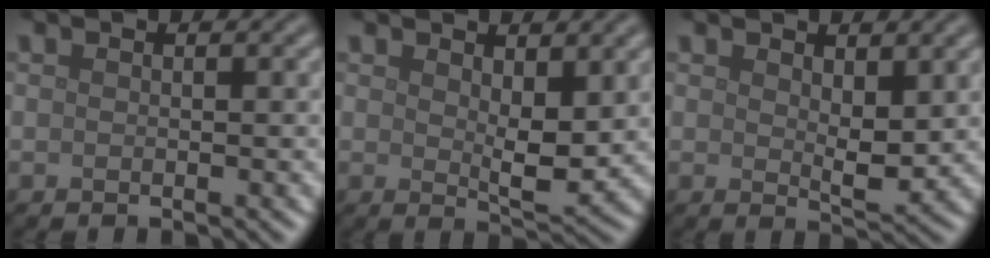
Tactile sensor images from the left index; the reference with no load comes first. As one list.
[{"total": 3.6, "force": [1.2, 1.5, 3.1], "torque": [-0.052, -0.008, 0.023]}, {"total": 2.8, "force": [1.1, 1.2, 2.3], "torque": [-0.041, -0.007, 0.021]}]